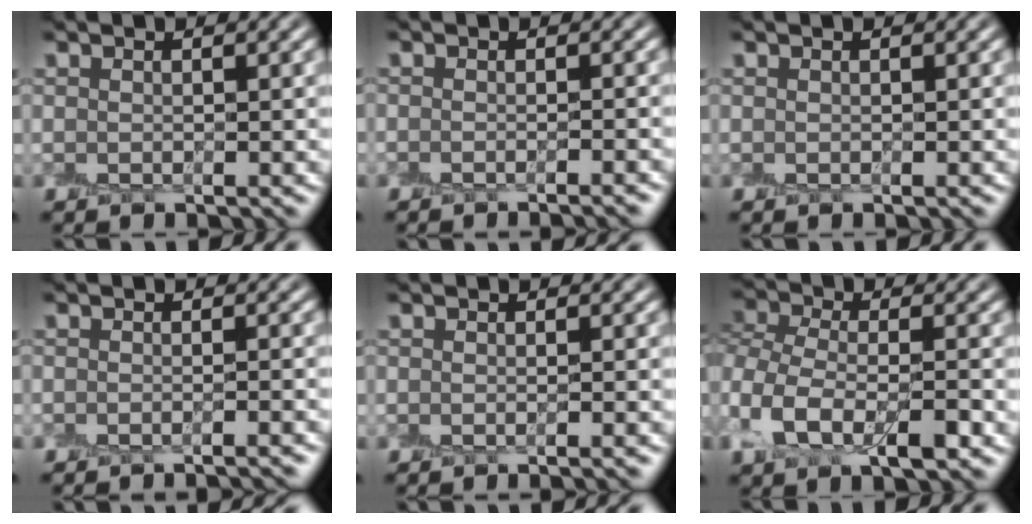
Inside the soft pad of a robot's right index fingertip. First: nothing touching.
{"total": 1.6, "force": [-1.3, 0.1, 0.9], "torque": [-0.003, -0.004, -0.017]}
{"total": 0.0}
{"total": 2.8, "force": [-2.7, 0.2, 0.9], "torque": [-0.006, 0.007, -0.032]}
{"total": 1.3, "force": [-1.1, 0.0, 0.7], "torque": [-0.005, -0.006, -0.015]}
{"total": 6.8, "force": [-2.5, 3.8, 5.1], "torque": [-0.117, 0.002, -0.056]}